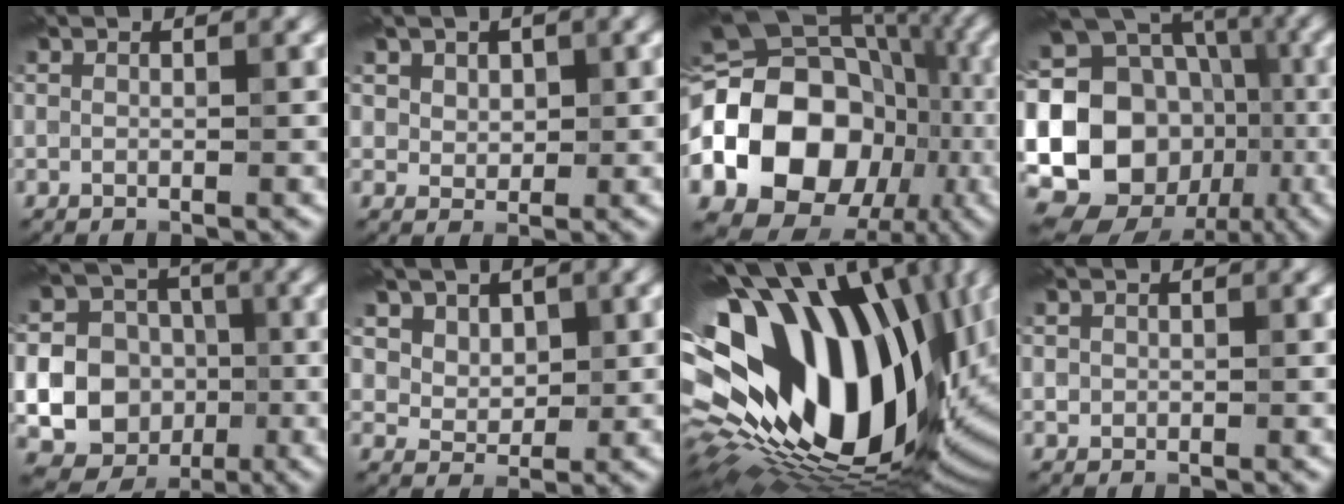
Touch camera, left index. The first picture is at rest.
{"total": 3.3, "force": [1.9, 2.4, 1.2], "torque": [-0.040, -0.007, 0.044]}
{"total": 17.0, "force": [-3.5, 13.1, 10.2], "torque": [-0.194, -0.004, -0.061]}
{"total": 21.0, "force": [-3.0, 18.2, 9.9], "torque": [-0.200, 0.005, -0.082]}
{"total": 21.4, "force": [-3.5, 20.5, 5.4], "torque": [-0.142, -0.018, -0.084]}
{"total": 4.8, "force": [2.8, 3.4, 1.9], "torque": [-0.050, -0.016, 0.065]}
{"total": 20.9, "force": [1.4, 13.6, 15.8], "torque": [-0.318, -0.034, 0.035]}
{"total": 0.6, "force": [0.1, 0.6, 0.1], "torque": [0.004, -0.002, -0.001]}